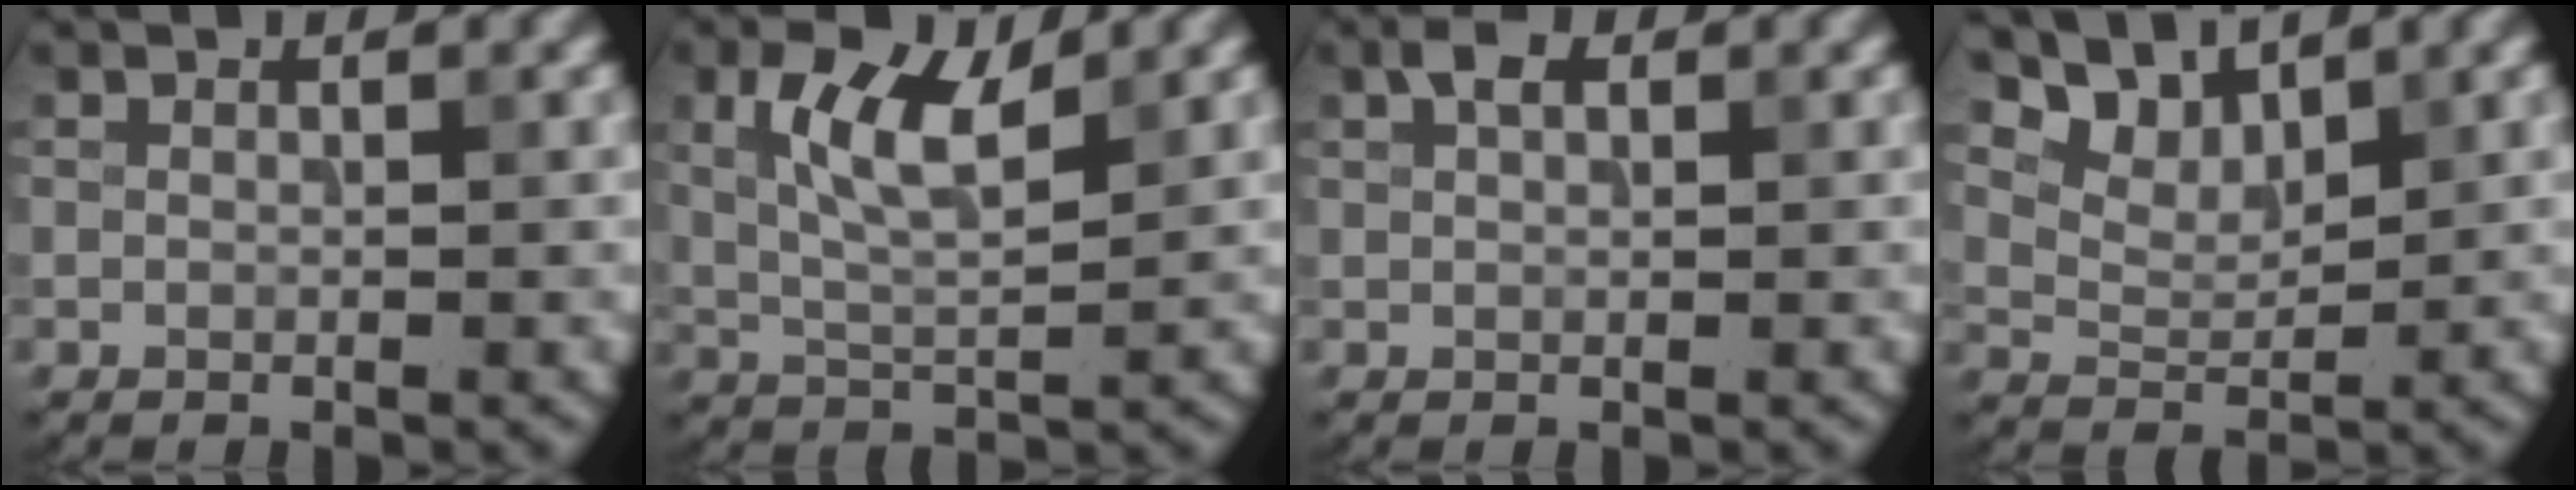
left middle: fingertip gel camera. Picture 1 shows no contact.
{"total": 5.8, "force": [2.3, 2.1, 4.9], "torque": [-0.100, 0.005, 0.041]}
{"total": 1.8, "force": [0.9, 0.9, 1.2], "torque": [-0.020, 0.008, 0.014]}
{"total": 4.0, "force": [3.5, 1.4, 1.3], "torque": [-0.037, -0.003, 0.064]}